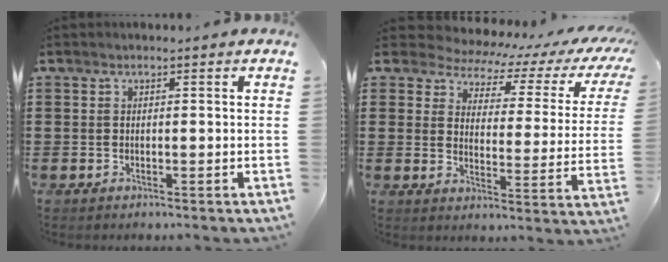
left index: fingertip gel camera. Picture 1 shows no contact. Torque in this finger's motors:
{"motor_torque": [2.14, 0.00, 0.20, -0.02]}